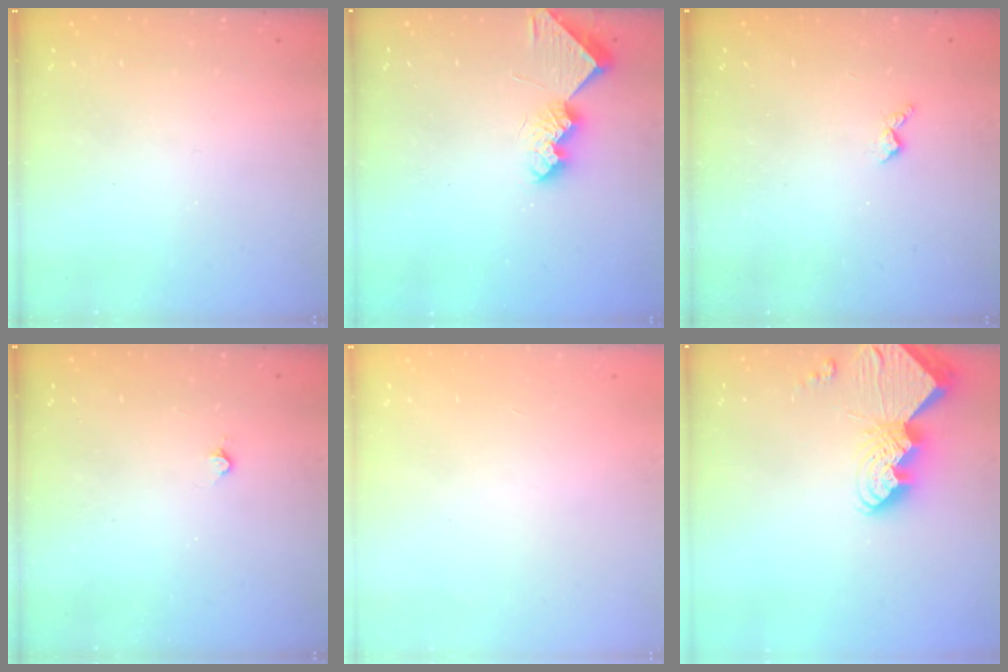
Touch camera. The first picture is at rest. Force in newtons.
{"total": 8.3, "press": 8.3, "slide": 0.3}
{"total": 3.4, "press": 3.3, "slide": 0.6}
{"total": 2.7, "press": 2.7, "slide": 0.5}
{"total": 0.0}
{"total": 11.3, "press": 11.2, "slide": 1.0}